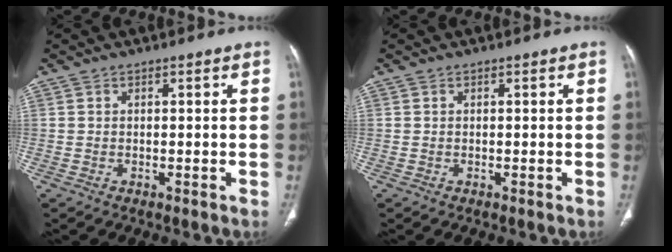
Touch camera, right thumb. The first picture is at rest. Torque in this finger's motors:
{"motor_torque": [-0.13, 0.14, -0.17, -0.12, 0.00]}